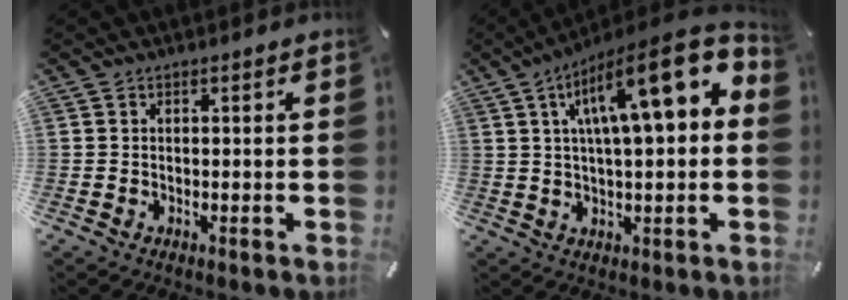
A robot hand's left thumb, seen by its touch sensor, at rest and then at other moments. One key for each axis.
{"total": 18.0, "fx": 7.2, "fy": 5.0, "fz": 15.8, "tx": -0.244, "ty": -0.043, "tz": 0.109}